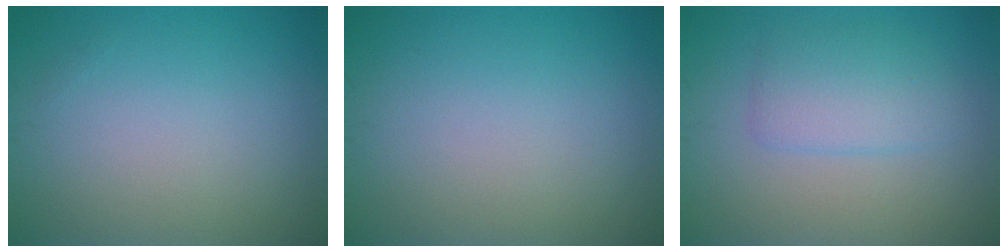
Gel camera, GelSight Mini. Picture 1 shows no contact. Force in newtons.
{"total": 0.0}
{"total": 3.0, "press": 3.0, "slide": 0.1}